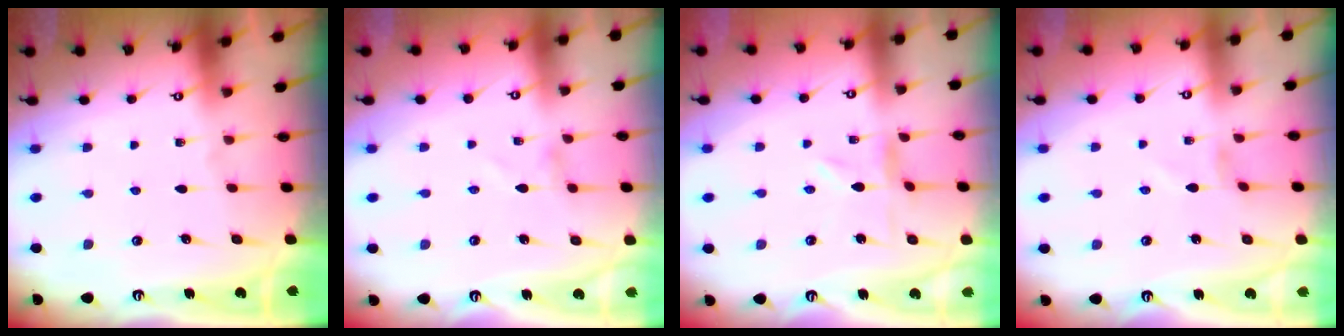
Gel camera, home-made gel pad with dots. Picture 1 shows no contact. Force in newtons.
{"total": 1.3, "press": 1.3, "slide": 0.1}
{"total": 0.0}
{"total": 0.0}